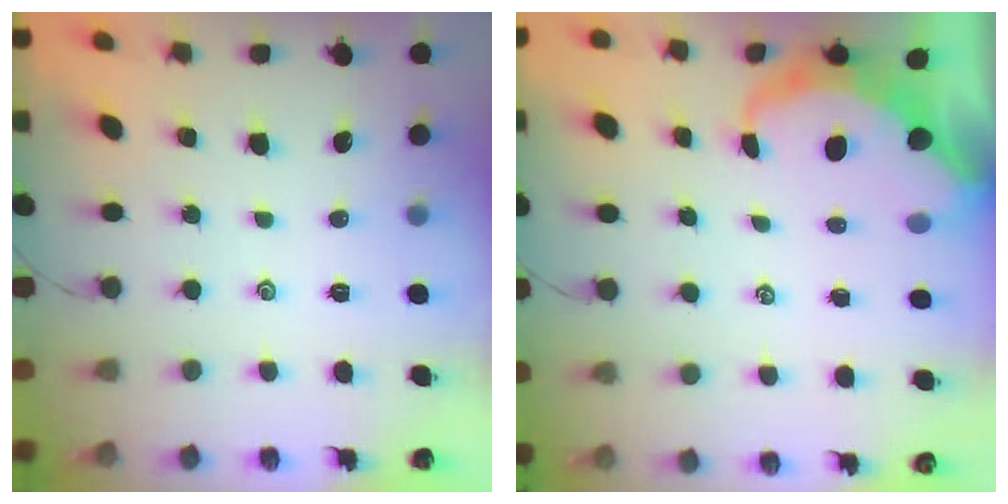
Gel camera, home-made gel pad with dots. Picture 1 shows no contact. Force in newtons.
{"total": 8.3, "press": 8.2, "slide": 1.3}